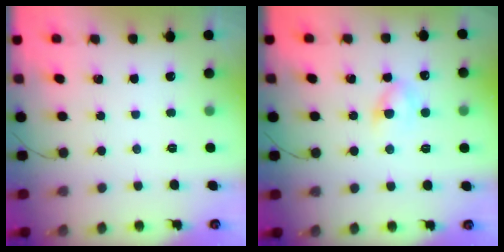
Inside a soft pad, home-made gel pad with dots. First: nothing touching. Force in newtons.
{"total": 4.3, "press": 4.0, "slide": 1.5}